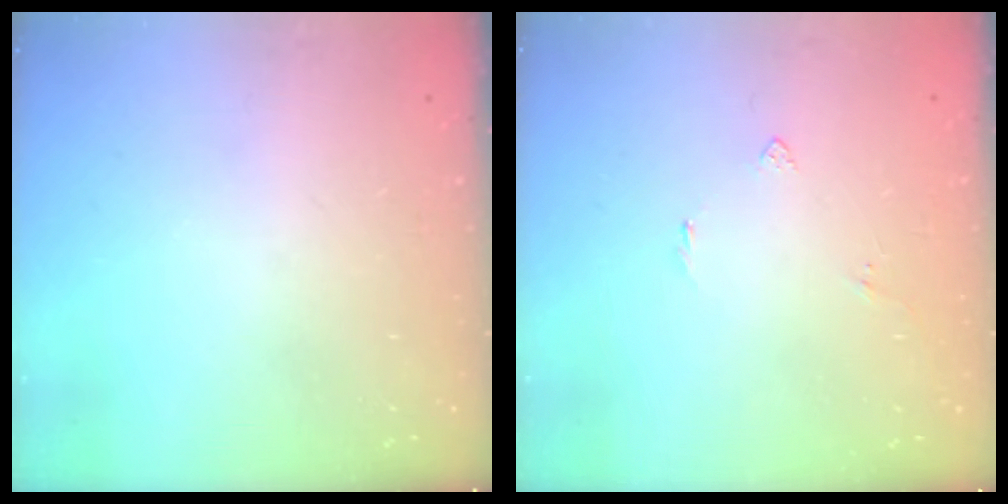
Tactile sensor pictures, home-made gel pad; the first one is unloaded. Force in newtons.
{"total": 2.7, "press": 2.7, "slide": 0.5}